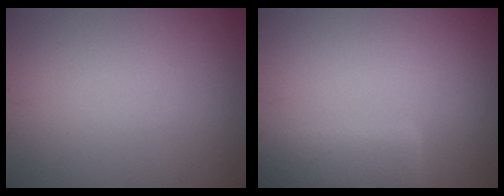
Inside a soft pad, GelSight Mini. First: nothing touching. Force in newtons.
{"total": 3.5, "press": 3.5, "slide": 0.3}